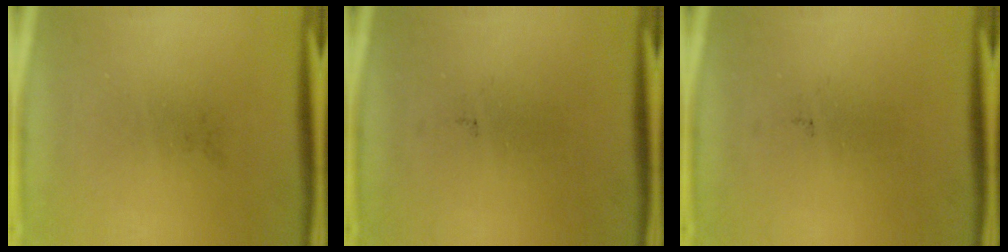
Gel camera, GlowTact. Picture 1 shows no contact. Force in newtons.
{"total": 0.0}
{"total": 0.0}